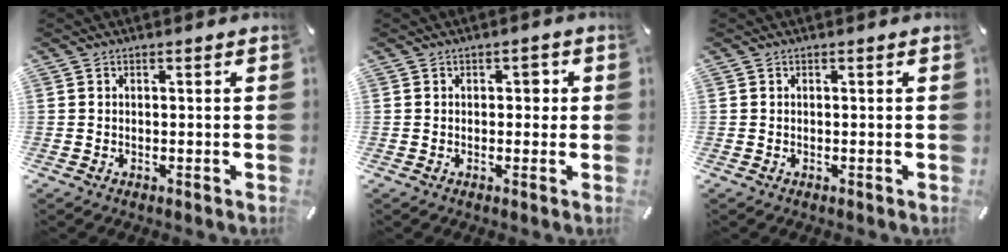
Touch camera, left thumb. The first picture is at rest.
{"total": 2.1, "force": [0.2, 1.5, 1.4], "torque": [-0.006, -0.001, -0.006]}
{"total": 0.0}